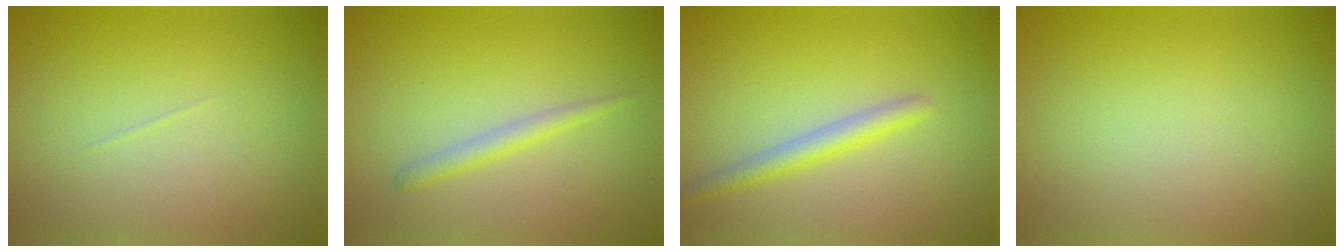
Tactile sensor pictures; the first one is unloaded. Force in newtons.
{"total": 1.5, "press": 1.5, "slide": 0.0}
{"total": 2.4, "press": 2.4, "slide": 0.1}
{"total": 0.0}